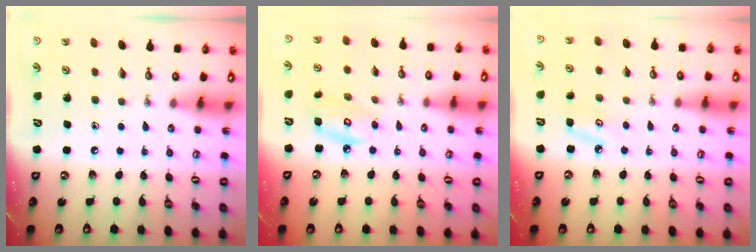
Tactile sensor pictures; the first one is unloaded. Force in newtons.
{"total": 5.8, "press": 5.8, "slide": 0.3}
{"total": 5.1, "press": 5.0, "slide": 0.6}